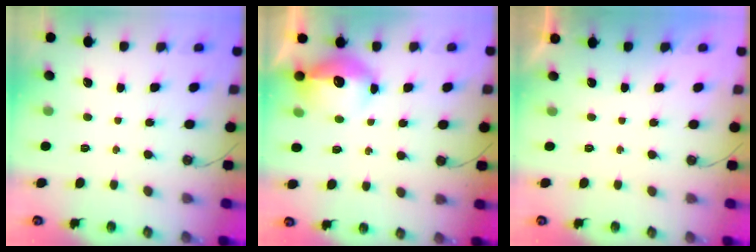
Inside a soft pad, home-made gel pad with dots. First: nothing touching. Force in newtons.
{"total": 12.2, "press": 12.1, "slide": 1.2}
{"total": 0.0}